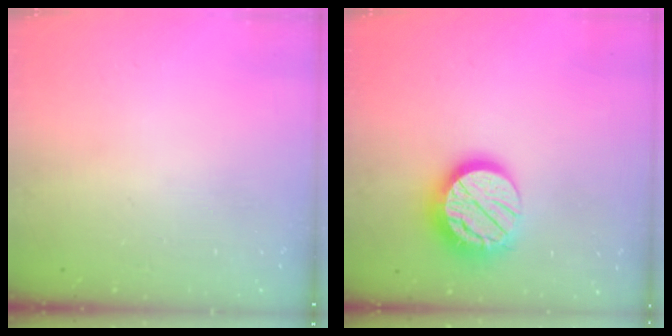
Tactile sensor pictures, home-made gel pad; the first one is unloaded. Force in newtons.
{"total": 16.3, "press": 16.3, "slide": 1.2}